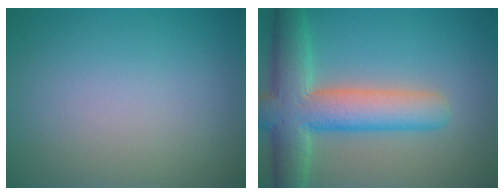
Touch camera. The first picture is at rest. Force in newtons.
{"total": 8.7, "press": 8.7, "slide": 0.7}